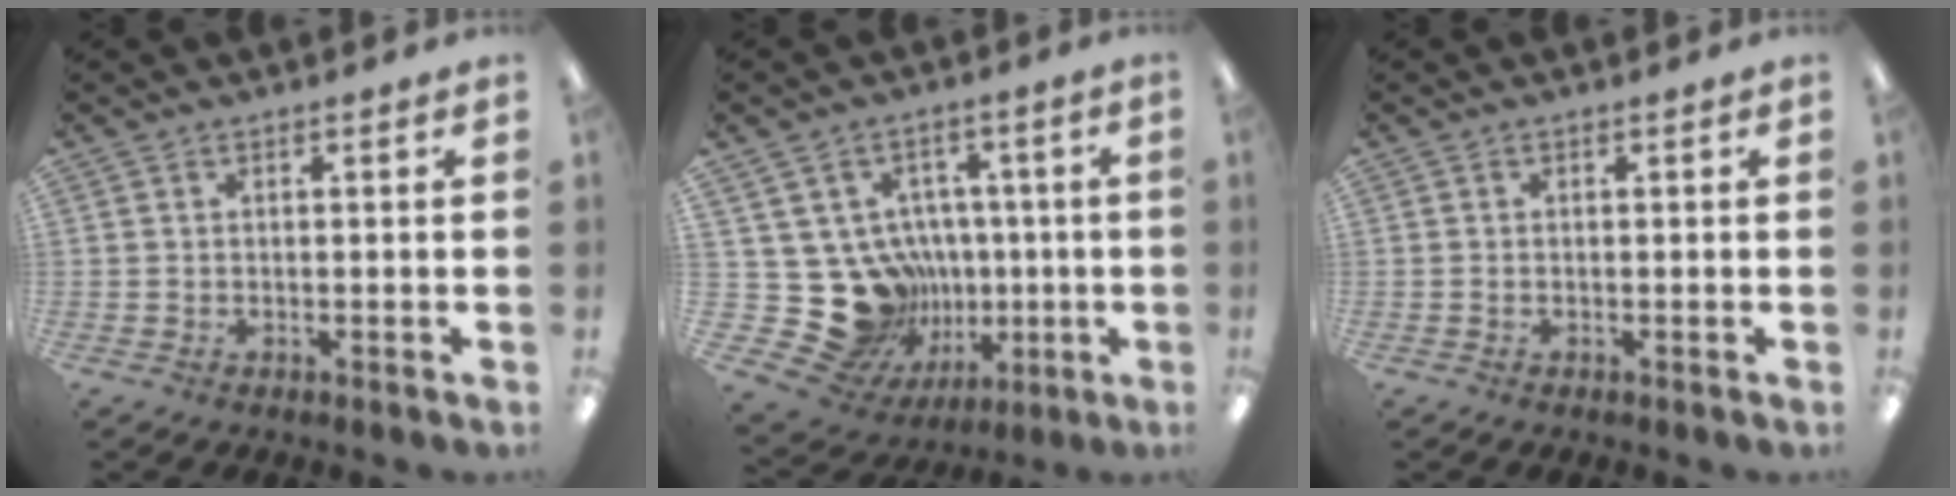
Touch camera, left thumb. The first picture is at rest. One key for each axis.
{"total": 18.9, "fx": -2.3, "fy": 17.3, "fz": 7.3, "tx": -0.158, "ty": -0.010, "tz": 0.014}
{"total": 0.0}